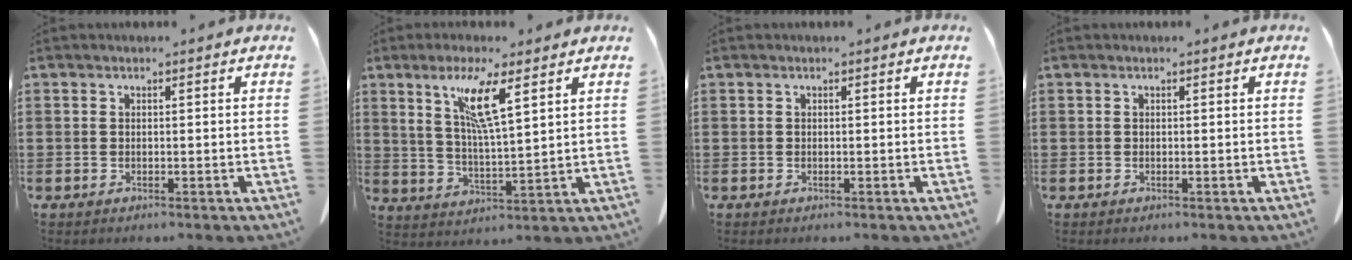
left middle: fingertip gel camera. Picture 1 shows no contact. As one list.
[{"total": 8.1, "force": [4.8, 0.8, 6.5], "torque": [-0.140, -0.003, 0.080]}, {"total": 0.0}, {"total": 0.0}]